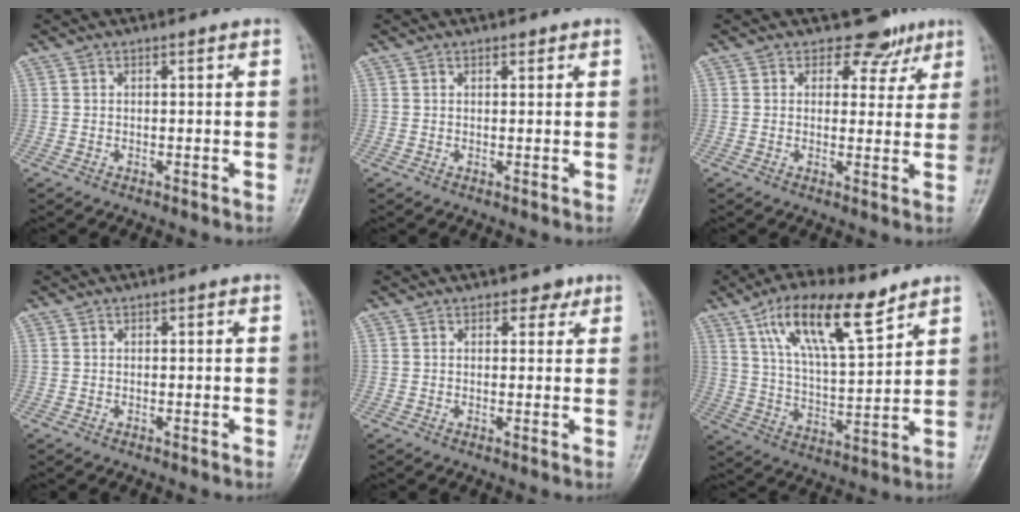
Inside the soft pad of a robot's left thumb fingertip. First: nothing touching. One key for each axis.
{"total": 0.6, "fx": 0.5, "fy": 0.3, "fz": 0.0, "tx": 0.002, "ty": -0.005, "tz": 0.004}
{"total": 4.8, "fx": 3.5, "fy": 3.2, "fz": 0.3, "tx": 0.025, "ty": -0.021, "tz": 0.038}
{"total": 0.7, "fx": 0.2, "fy": 0.4, "fz": 0.6, "tx": -0.005, "ty": 0.001, "tz": 0.002}
{"total": 2.0, "fx": 1.4, "fy": 1.4, "fz": 0.5, "tx": 0.010, "ty": -0.007, "tz": 0.013}
{"total": 15.8, "fx": 9.5, "fy": 5.2, "fz": 11.5, "tx": -0.180, "ty": -0.039, "tz": 0.173}